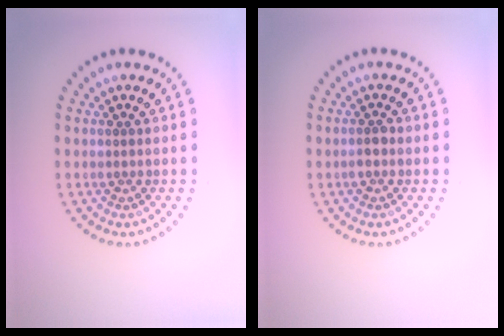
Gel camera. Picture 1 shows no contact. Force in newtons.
{"total": 1.1, "press": 1.1, "slide": 0.4}